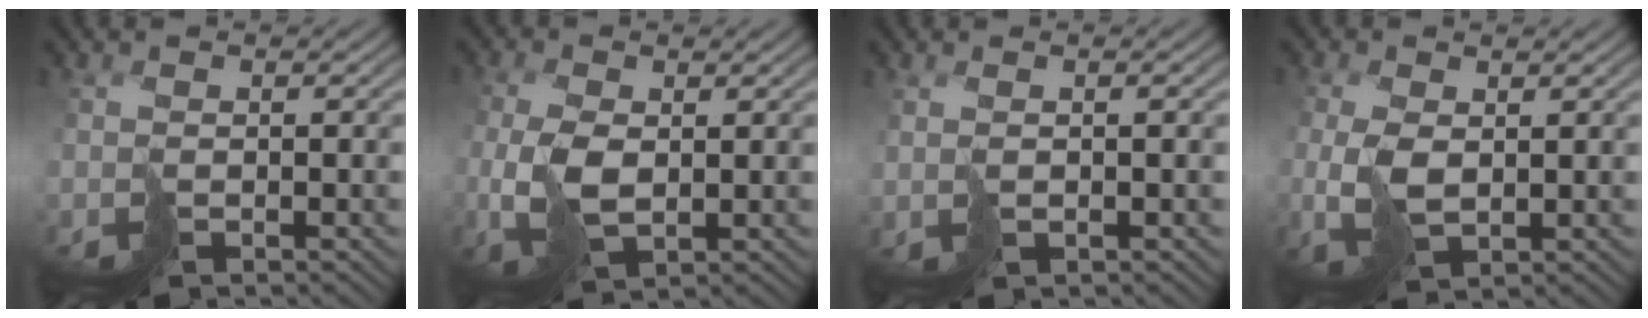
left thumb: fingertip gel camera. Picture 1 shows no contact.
{"total": 5.0, "force": [-0.4, 3.3, 3.7], "torque": [-0.106, -0.007, -0.003]}
{"total": 0.9, "force": [0.7, 0.2, 0.5], "torque": [-0.002, 0.000, 0.018]}
{"total": 3.8, "force": [0.0, 2.5, 2.8], "torque": [-0.087, -0.006, 0.008]}